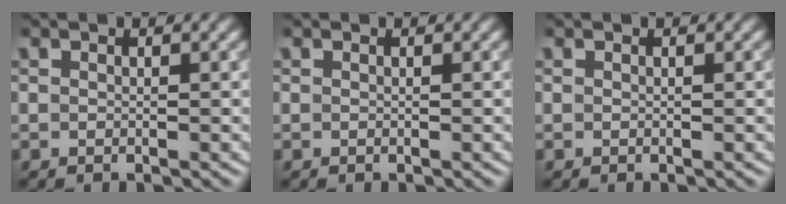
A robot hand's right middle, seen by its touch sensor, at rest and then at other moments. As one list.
[{"total": 0.0}, {"total": 0.0}]